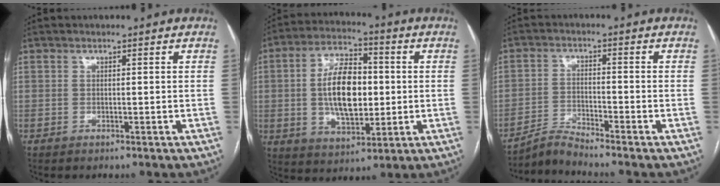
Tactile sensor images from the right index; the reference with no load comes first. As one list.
[{"total": 12.7, "force": [0.2, 6.3, 11.0], "torque": [-0.209, 0.016, 0.009]}, {"total": 4.0, "force": [-3.8, -1.3, -0.2], "torque": [-0.003, -0.017, -0.072]}]